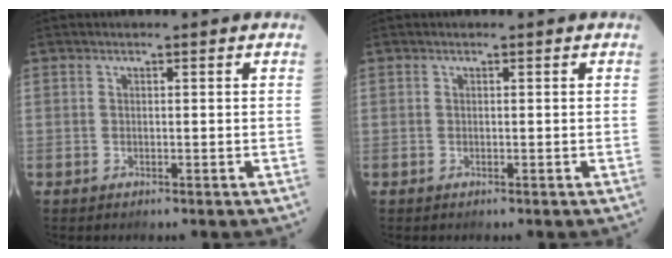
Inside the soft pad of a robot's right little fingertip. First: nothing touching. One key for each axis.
{"total": 0.0}